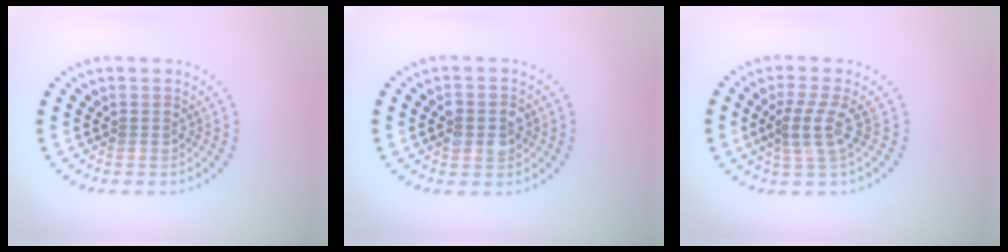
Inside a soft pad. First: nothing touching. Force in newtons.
{"total": 2.9, "press": 2.9, "slide": 0.2}
{"total": 2.9, "press": 2.2, "slide": 1.9}